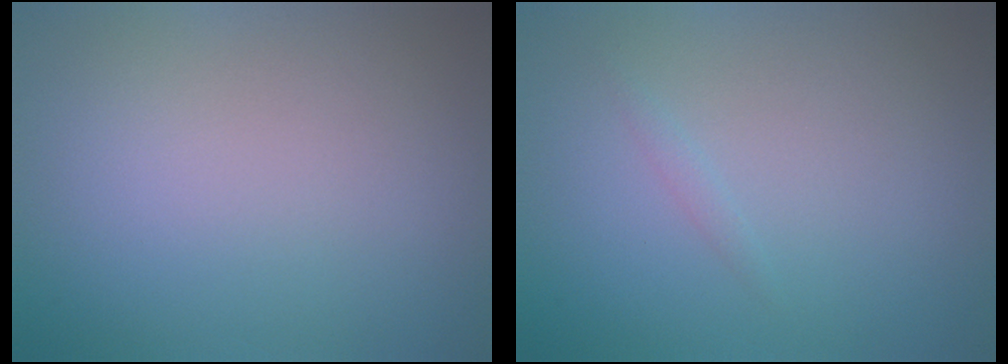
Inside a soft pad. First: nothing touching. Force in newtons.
{"total": 0.6, "press": 0.6, "slide": 0.0}